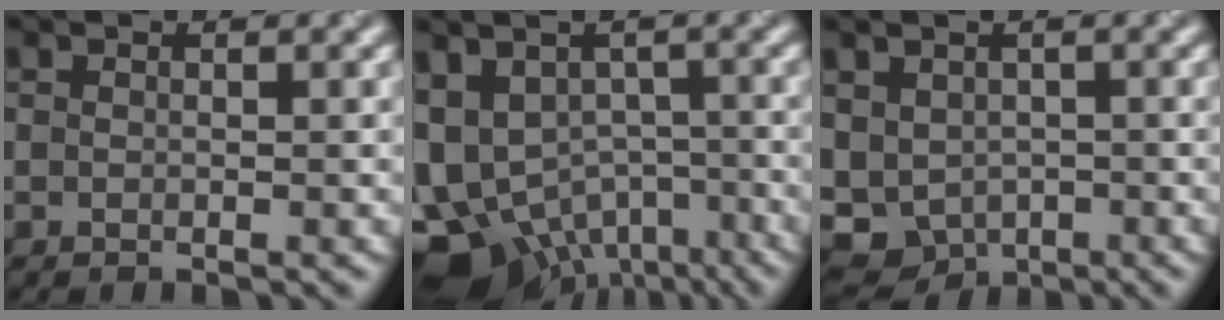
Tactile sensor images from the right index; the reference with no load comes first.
{"total": 11.3, "force": [-5.2, 7.5, 6.7], "torque": [-0.124, -0.023, -0.070]}
{"total": 6.4, "force": [-1.2, 5.2, 3.5], "torque": [-0.073, -0.019, -0.004]}